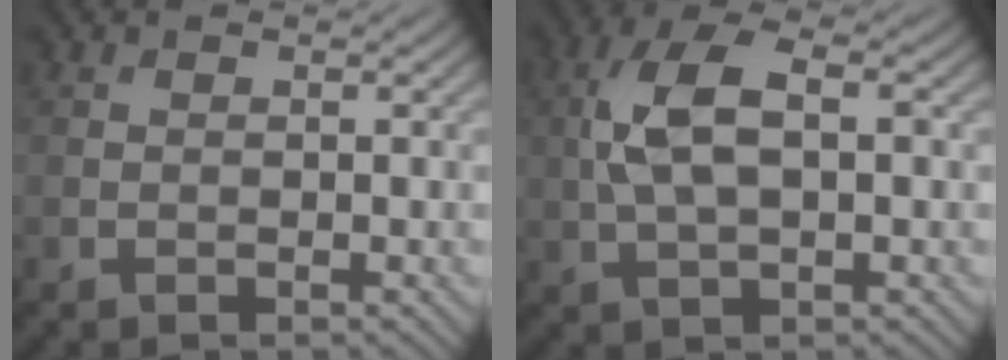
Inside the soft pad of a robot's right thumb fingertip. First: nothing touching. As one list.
[{"total": 7.8, "force": [0.7, 3.6, 6.9], "torque": [-0.151, 0.015, 0.007]}]